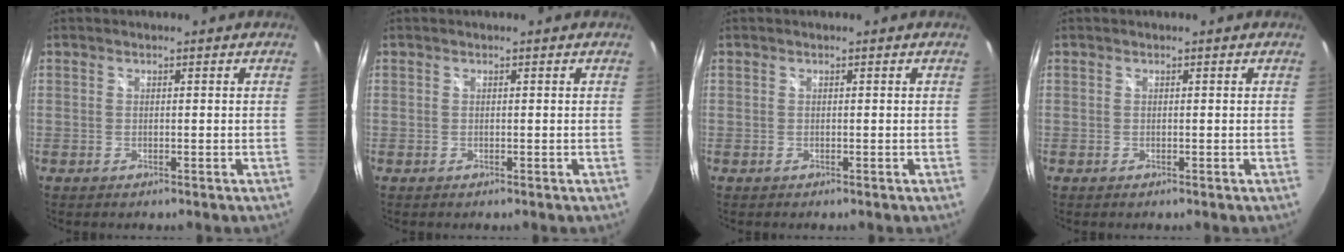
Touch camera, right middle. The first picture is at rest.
{"total": 0.0}
{"total": 0.0}
{"total": 0.0}